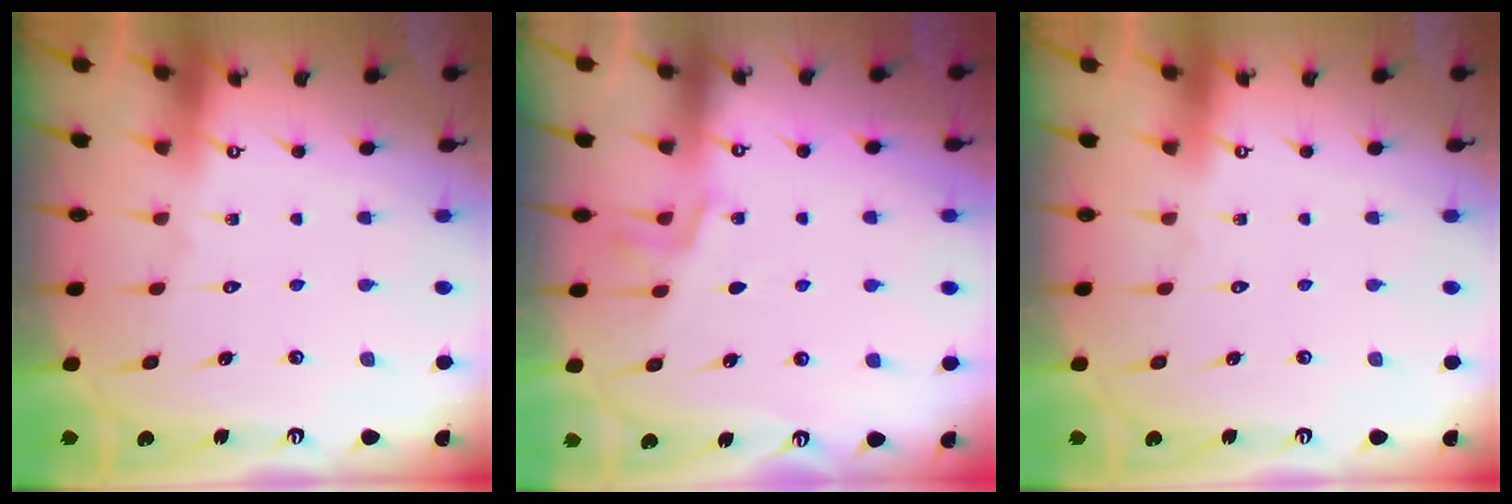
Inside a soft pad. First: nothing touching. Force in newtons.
{"total": 5.8, "press": 5.5, "slide": 2.0}
{"total": 0.0}